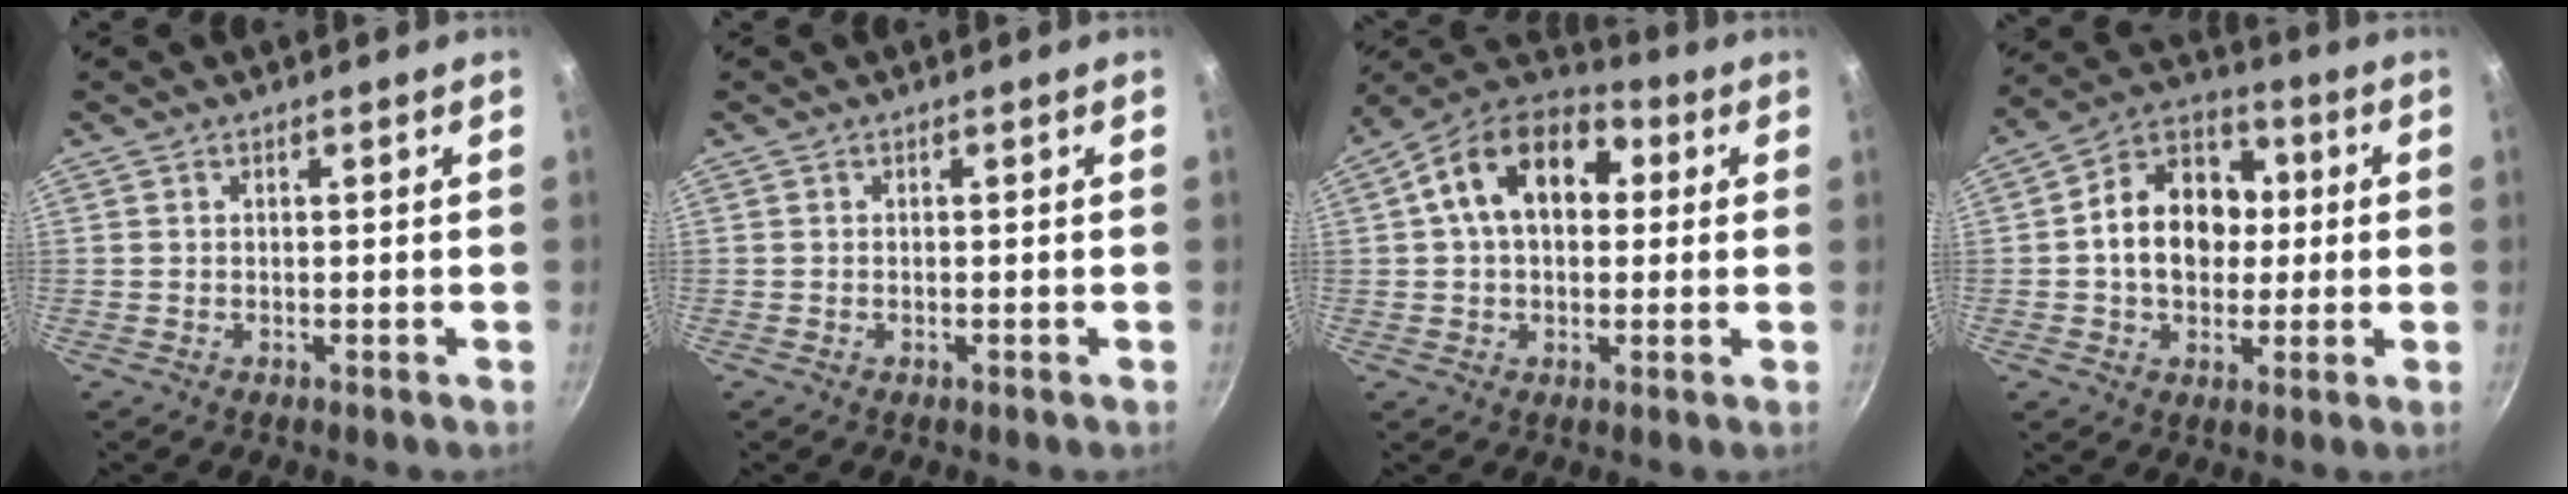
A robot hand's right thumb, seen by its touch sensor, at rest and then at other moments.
{"total": 0.0}
{"total": 16.3, "force": [3.3, 10.9, 11.6], "torque": [-0.161, 0.030, 0.031]}
{"total": 15.0, "force": [0.6, 11.5, 9.6], "torque": [-0.118, 0.026, -0.007]}